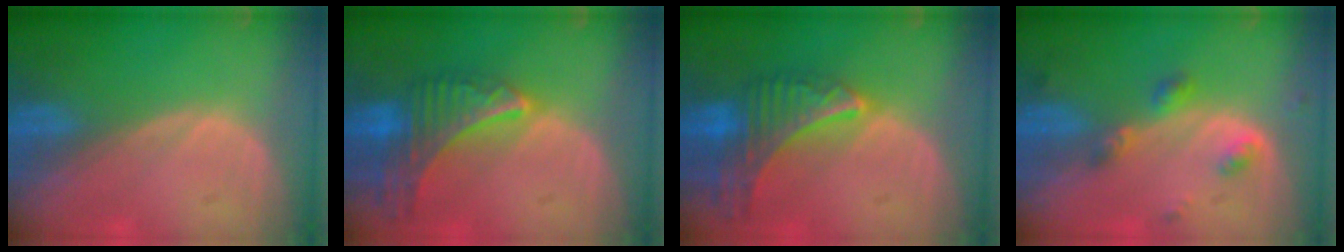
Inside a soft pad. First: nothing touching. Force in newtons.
{"total": 9.0, "press": 7.9, "slide": 4.3}
{"total": 9.0, "press": 7.9, "slide": 4.3}
{"total": 4.2, "press": 3.9, "slide": 1.5}